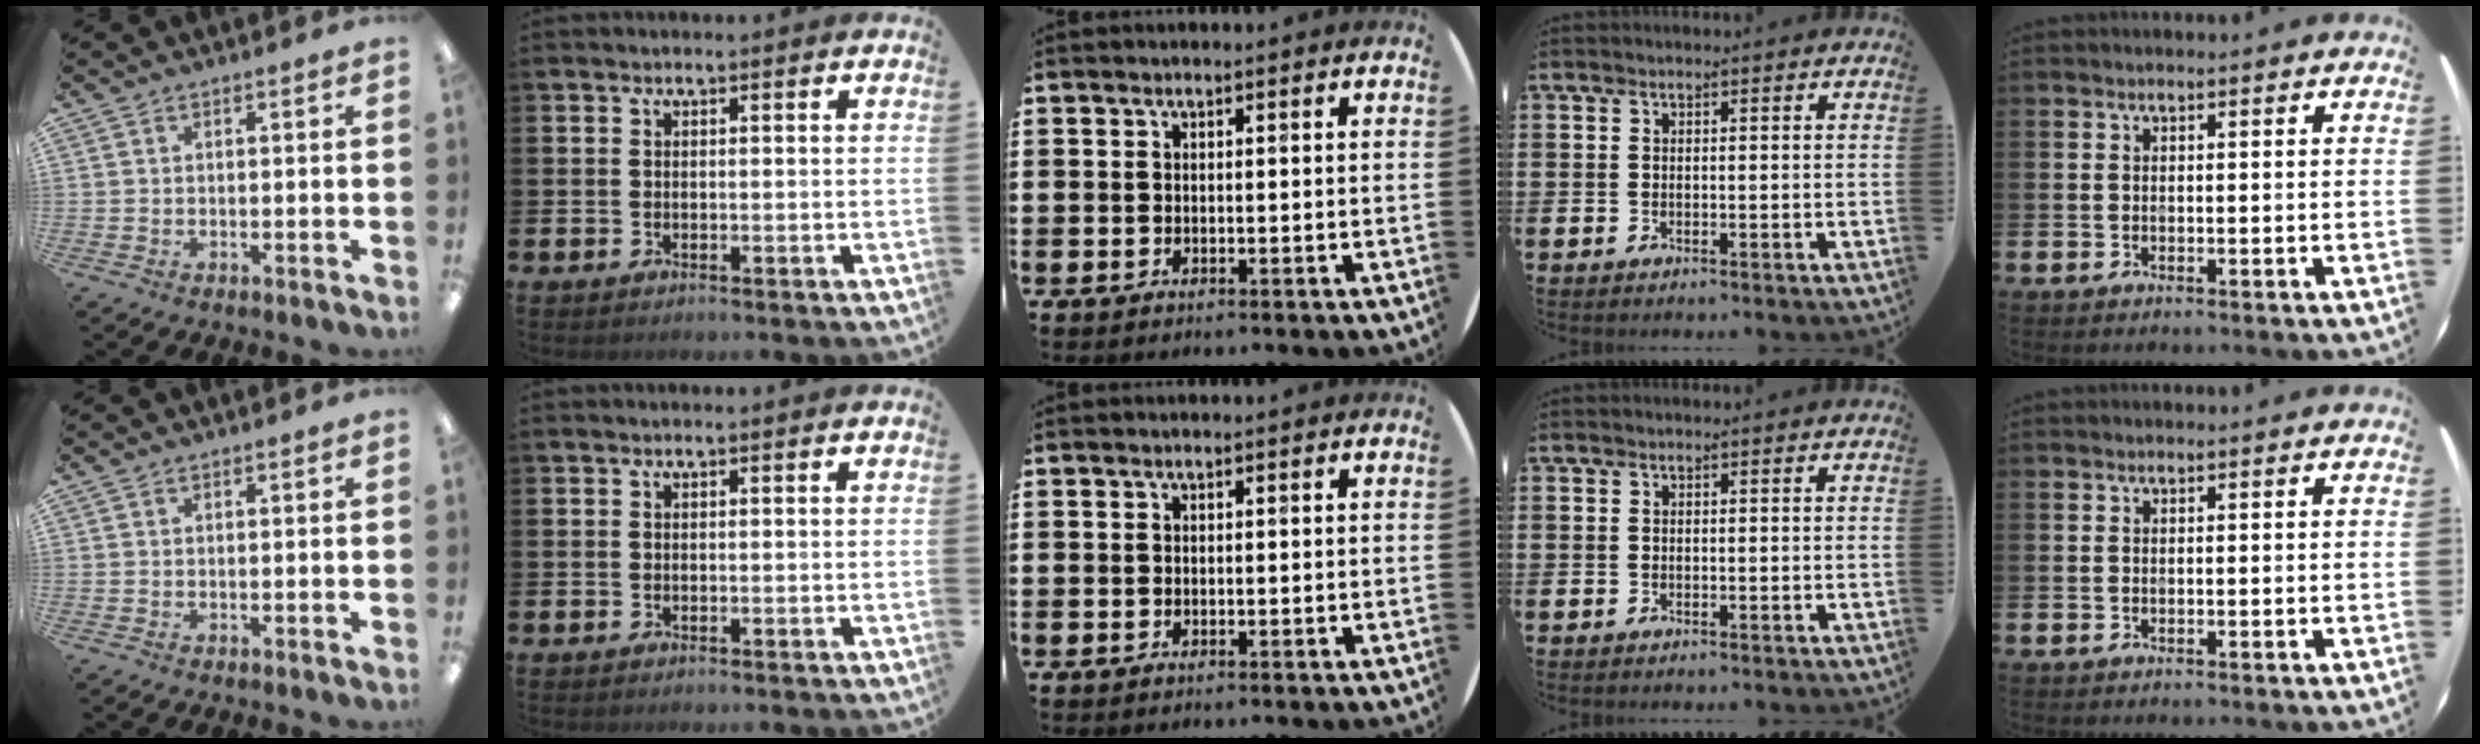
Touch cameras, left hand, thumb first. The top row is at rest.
{}